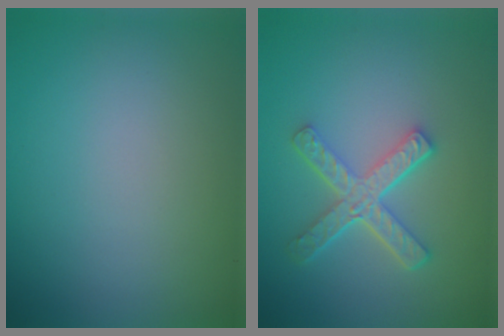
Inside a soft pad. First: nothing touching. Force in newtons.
{"total": 4.6, "press": 3.3, "slide": 3.2}